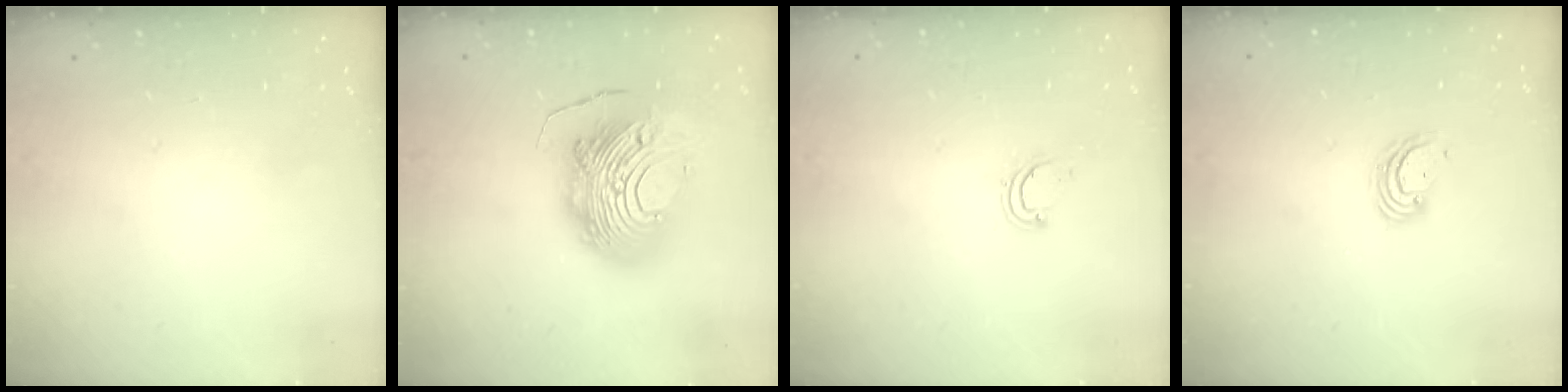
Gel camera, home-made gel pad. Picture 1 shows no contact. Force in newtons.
{"total": 20.9, "press": 20.8, "slide": 2.0}
{"total": 3.9, "press": 3.9, "slide": 0.4}
{"total": 3.8, "press": 3.8, "slide": 0.1}